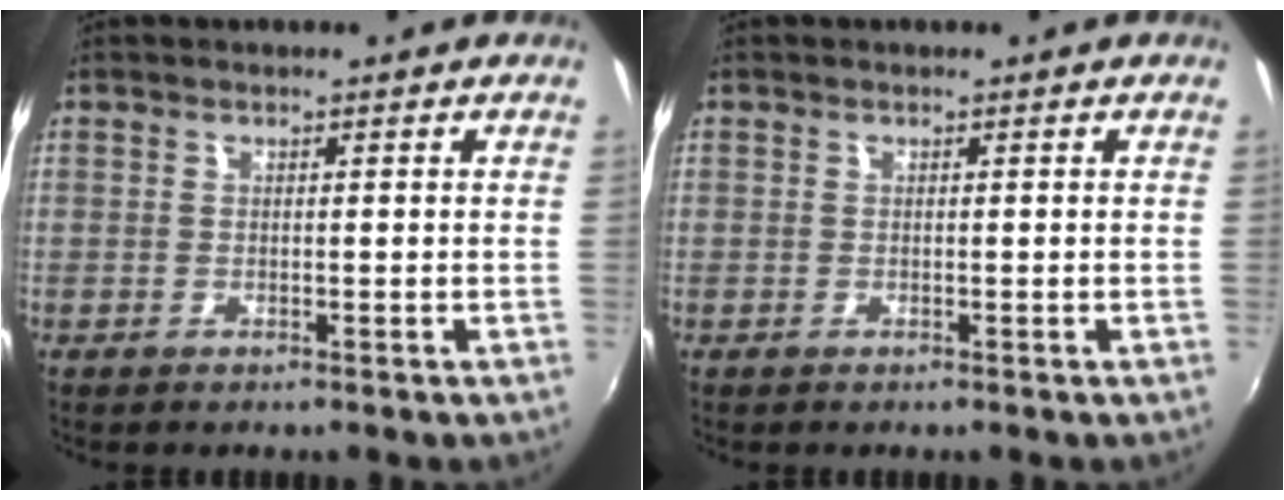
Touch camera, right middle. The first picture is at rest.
{"total": 0.0}